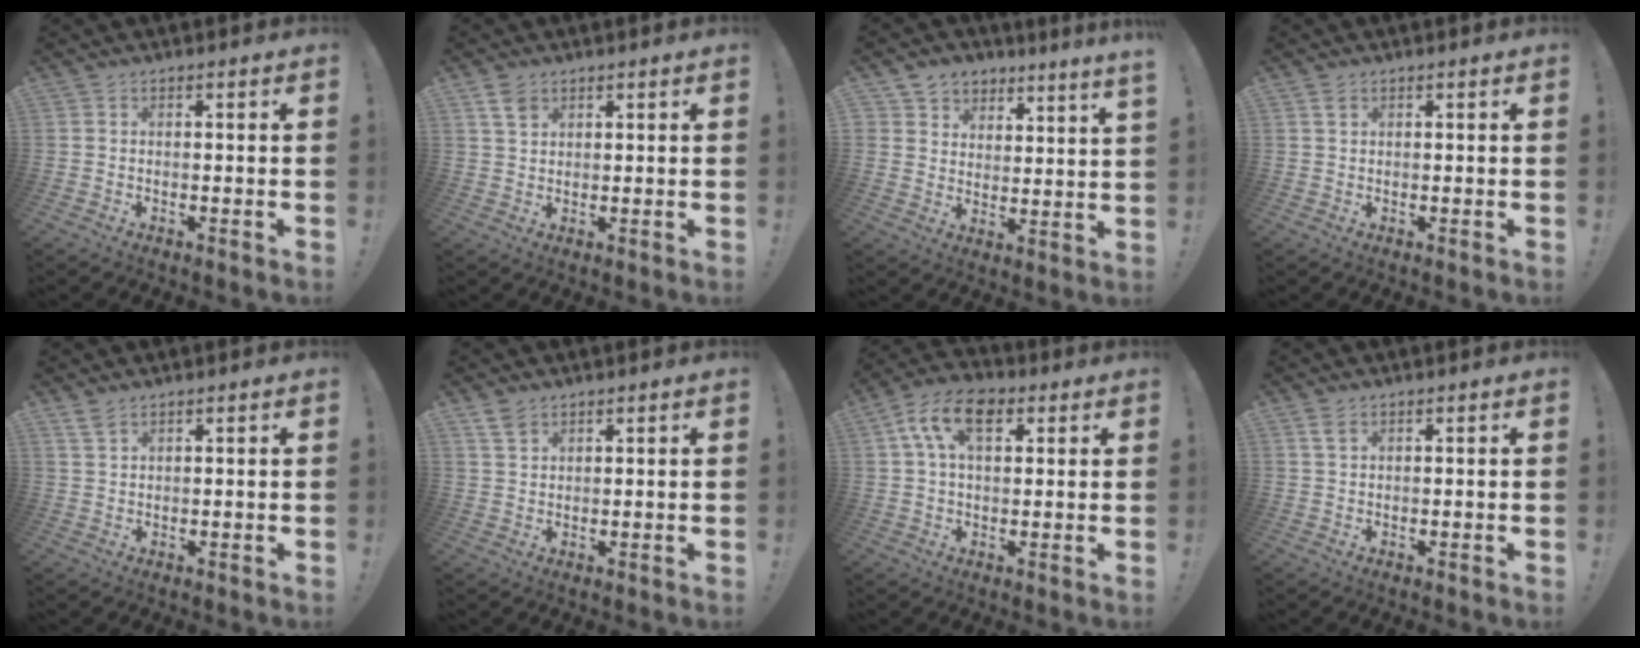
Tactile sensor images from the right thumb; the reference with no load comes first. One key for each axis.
{"total": 4.2, "fx": 2.6, "fy": 2.6, "fz": 2.2, "tx": -0.038, "ty": -0.007, "tz": 0.049}
{"total": 5.8, "fx": 5.1, "fy": 2.5, "fz": 0.7, "tx": -0.022, "ty": -0.042, "tz": 0.098}
{"total": 1.4, "fx": 0.8, "fy": 0.8, "fz": 0.8, "tx": -0.015, "ty": 0.000, "tz": 0.015}
{"total": 2.9, "fx": 2.2, "fy": 1.2, "fz": 1.5, "tx": -0.029, "ty": -0.009, "tz": 0.043}
{"total": 3.8, "fx": 2.7, "fy": 2.1, "fz": 1.5, "tx": -0.026, "ty": -0.013, "tz": 0.052}
{"total": 11.8, "fx": 4.3, "fy": 6.9, "fz": 8.6, "tx": -0.148, "ty": 0.009, "tz": 0.083}
{"total": 2.5, "fx": 1.4, "fy": 1.2, "fz": 1.8, "tx": -0.035, "ty": 0.000, "tz": 0.025}